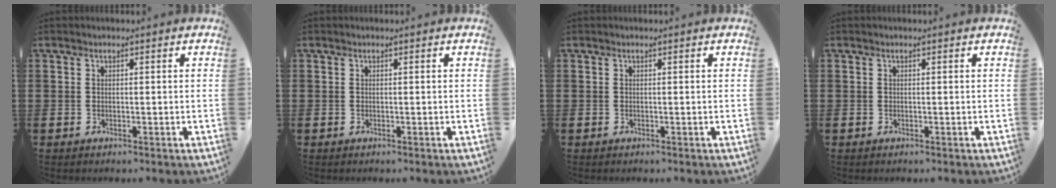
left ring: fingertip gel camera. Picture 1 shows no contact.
{"total": 0.0}
{"total": 0.0}
{"total": 0.0}